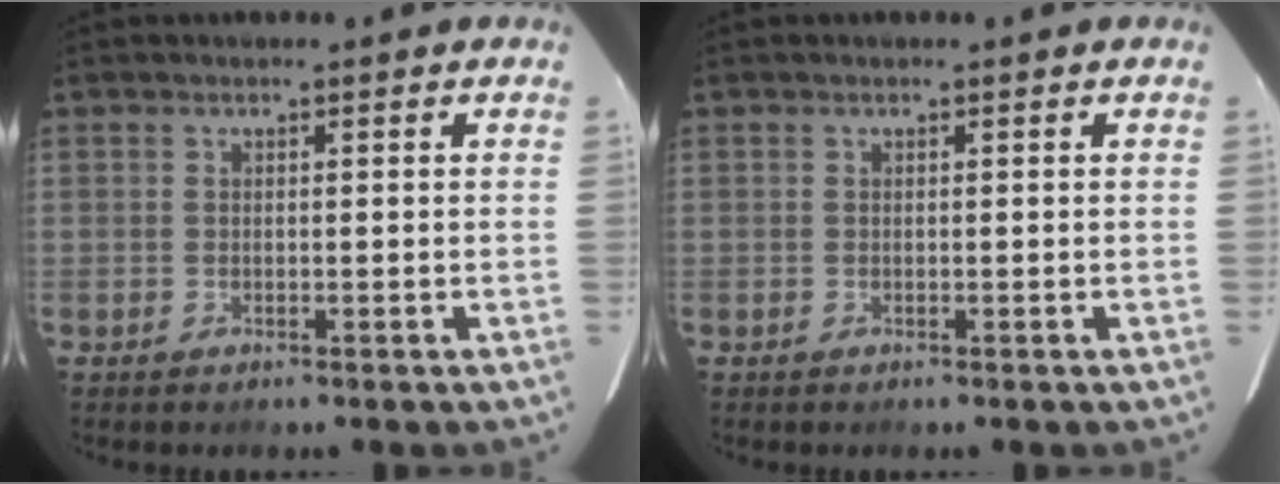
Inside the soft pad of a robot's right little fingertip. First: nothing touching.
{"total": 0.0}